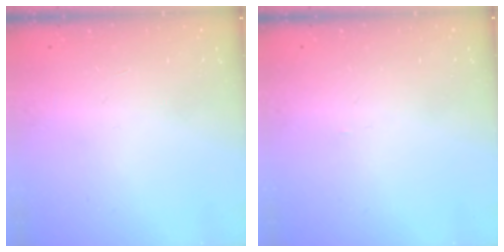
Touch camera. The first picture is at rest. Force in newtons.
{"total": 0.0}